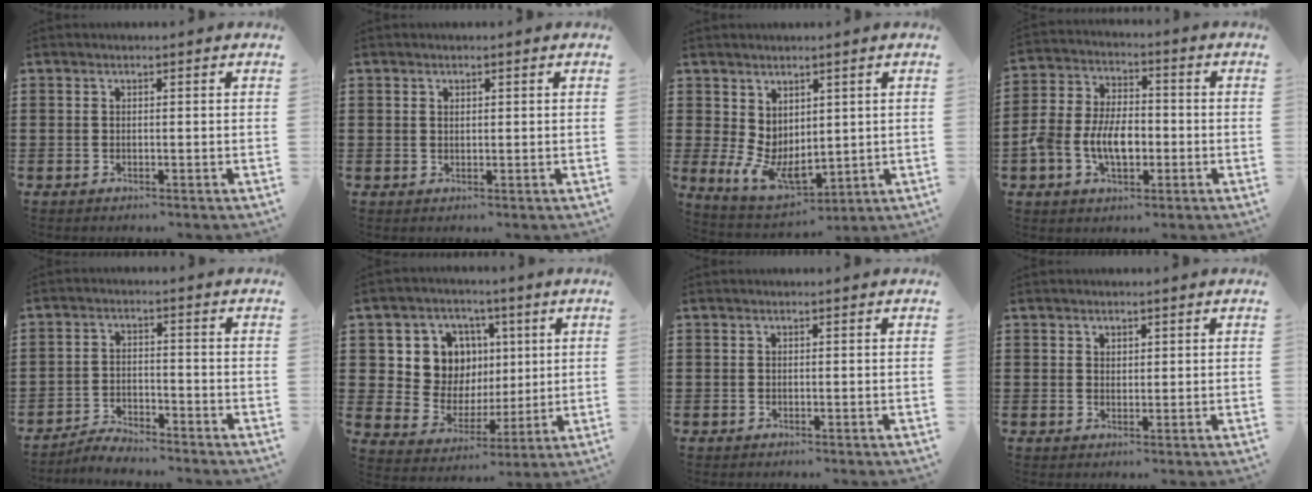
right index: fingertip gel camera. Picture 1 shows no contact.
{"total": 0.8, "force": [0.6, 0.5, 0.2], "torque": [-0.005, 0.005, 0.011]}
{"total": 5.7, "force": [1.0, 3.7, 4.1], "torque": [-0.102, -0.014, 0.021]}
{"total": 7.8, "force": [-2.0, 5.0, 5.7], "torque": [-0.137, 0.003, -0.043]}
{"total": 3.2, "force": [-3.2, 0.4, 0.2], "torque": [-0.009, 0.009, -0.067]}
{"total": 10.1, "force": [3.2, 9.0, 3.0], "torque": [-0.084, -0.013, 0.064]}
{"total": 0.0}
{"total": 1.5, "force": [1.2, 0.9, 0.1], "torque": [-0.003, 0.005, 0.024]}